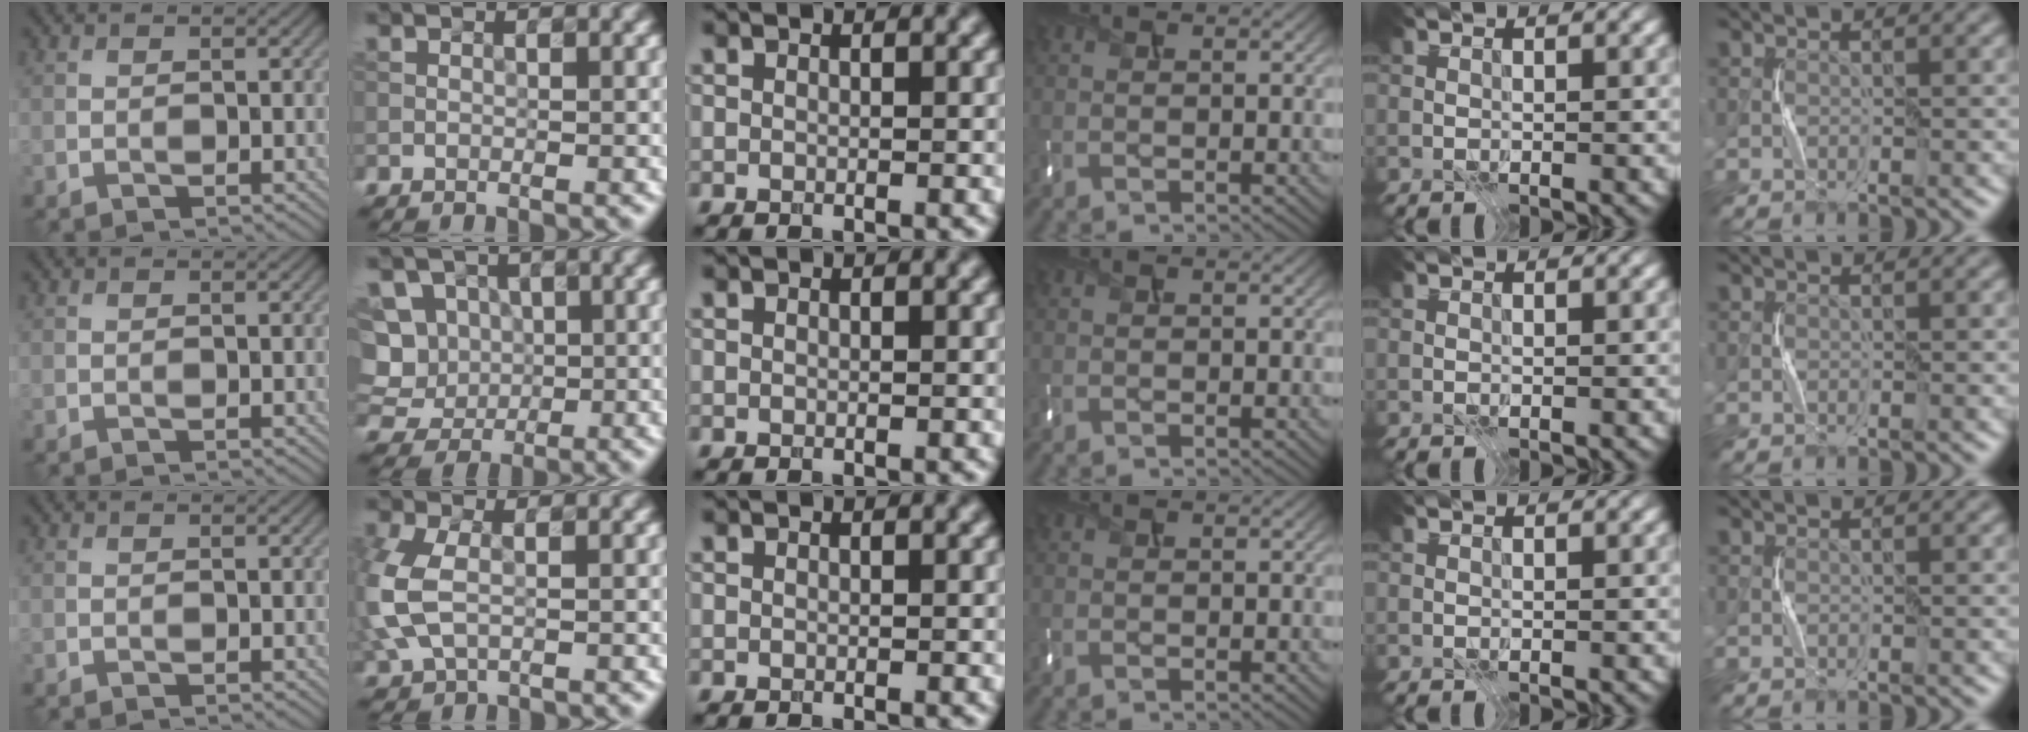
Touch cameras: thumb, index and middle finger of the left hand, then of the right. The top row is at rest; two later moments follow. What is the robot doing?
{"motion": "press", "object": "keyboard"}